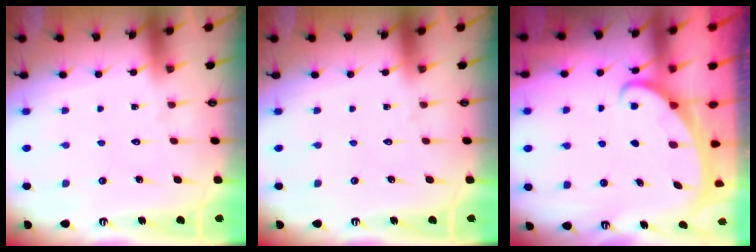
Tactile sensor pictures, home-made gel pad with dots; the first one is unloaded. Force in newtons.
{"total": 0.0}
{"total": 2.0, "press": 2.0, "slide": 0.4}